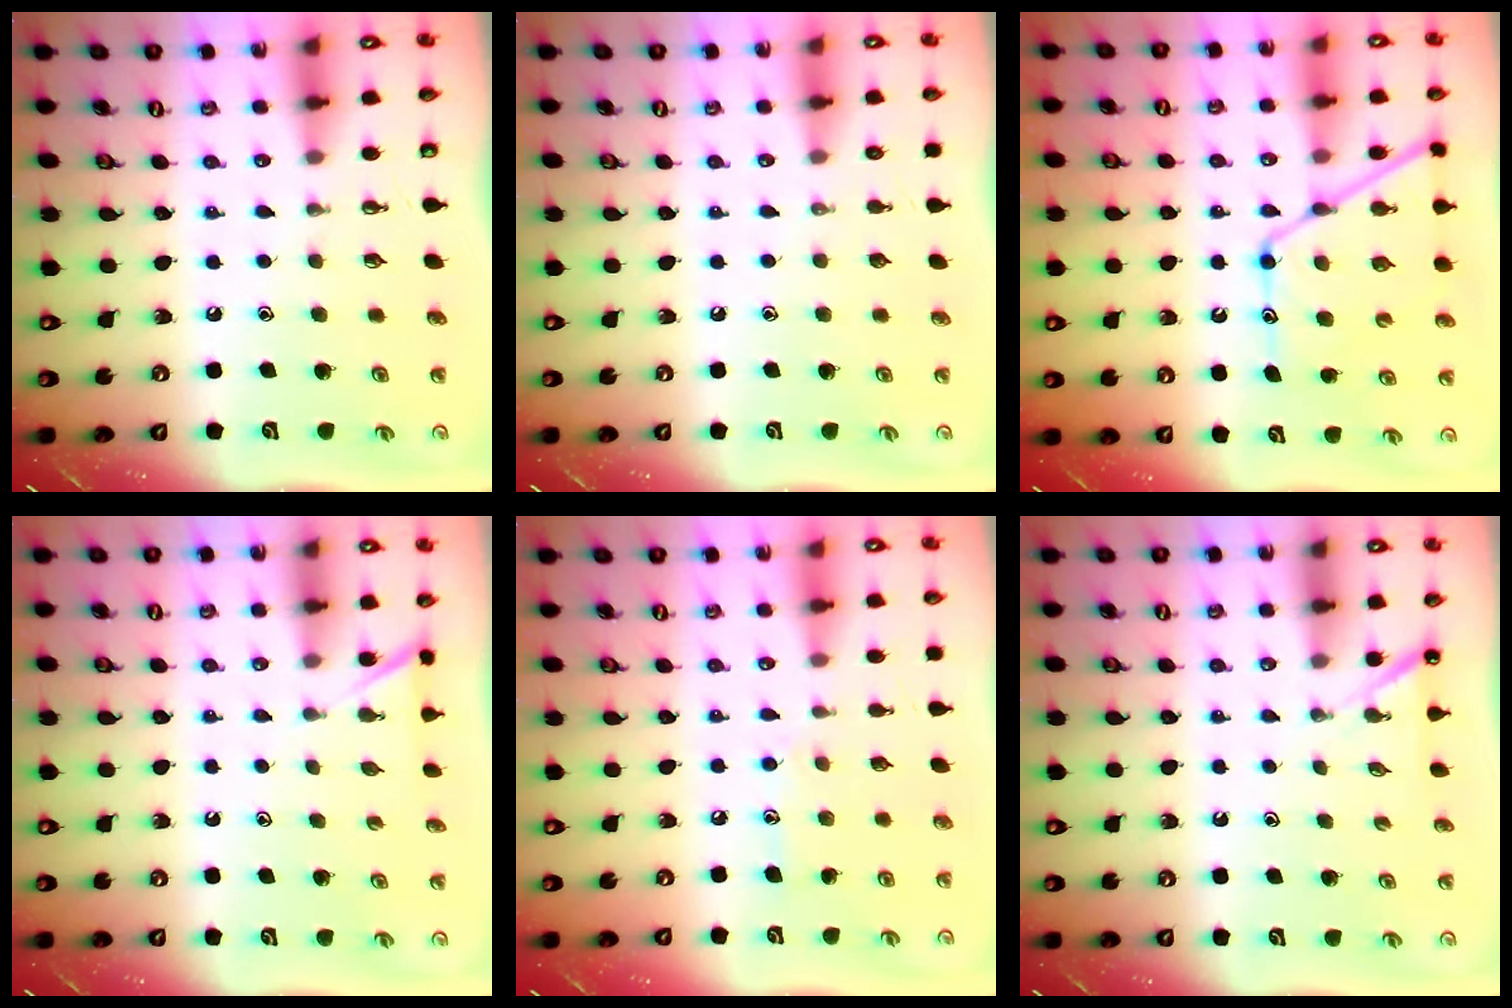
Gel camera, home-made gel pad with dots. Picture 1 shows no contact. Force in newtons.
{"total": 0.0}
{"total": 13.6, "press": 13.6, "slide": 1.2}
{"total": 2.7, "press": 2.7, "slide": 0.3}
{"total": 7.0, "press": 7.0, "slide": 0.6}
{"total": 2.3, "press": 2.3, "slide": 0.2}